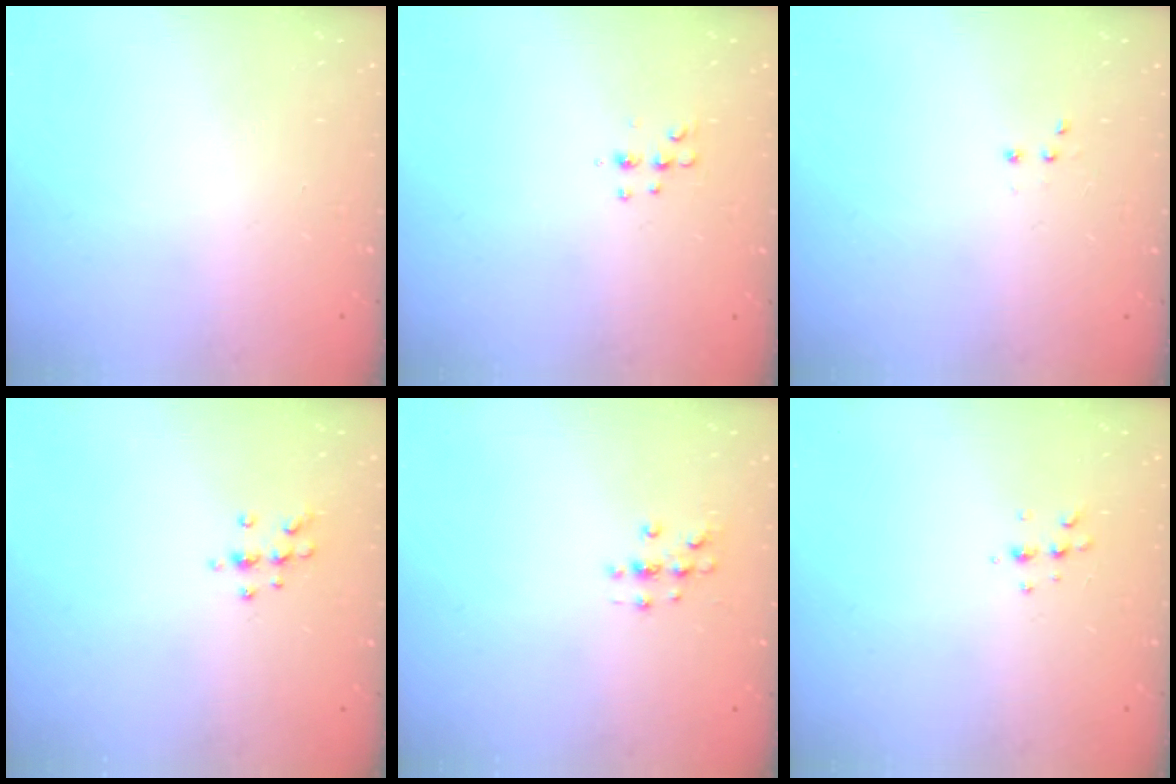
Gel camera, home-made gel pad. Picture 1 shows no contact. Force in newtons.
{"total": 5.2, "press": 5.0, "slide": 1.1}
{"total": 3.0, "press": 2.9, "slide": 0.7}
{"total": 7.1, "press": 7.0, "slide": 1.3}
{"total": 2.0, "press": 2.0, "slide": 0.2}
{"total": 4.7, "press": 4.6, "slide": 0.9}